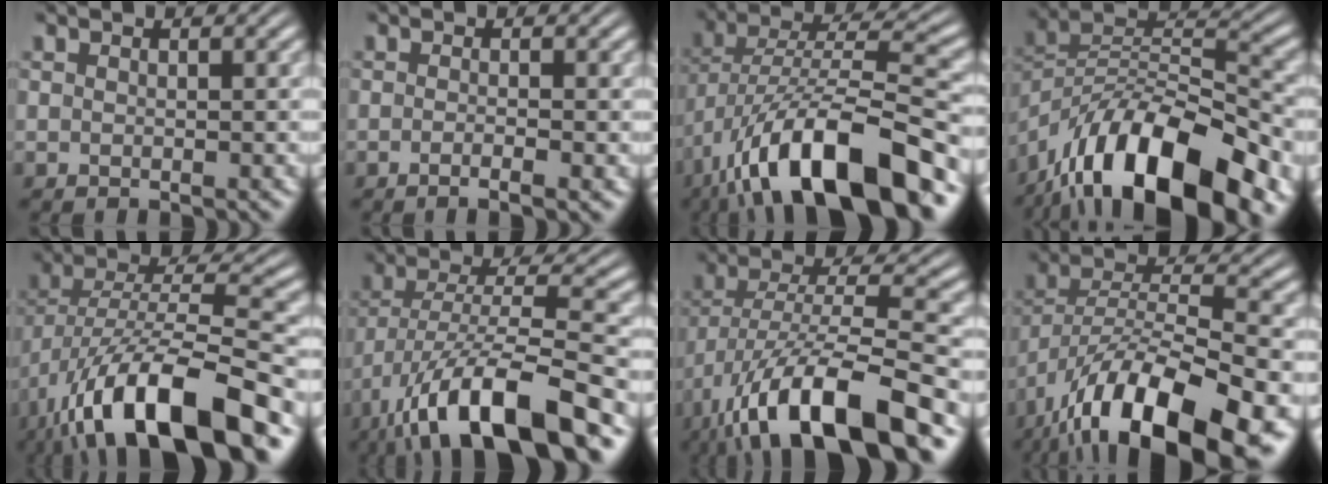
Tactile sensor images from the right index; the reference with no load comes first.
{"total": 1.7, "force": [-1.1, -0.1, 1.3], "torque": [-0.026, 0.000, -0.023]}
{"total": 12.7, "force": [-4.8, 5.3, 10.5], "torque": [-0.193, -0.025, -0.057]}
{"total": 13.8, "force": [-4.9, 7.6, 10.4], "torque": [-0.183, -0.034, -0.066]}
{"total": 12.3, "force": [-5.0, 5.3, 9.9], "torque": [-0.198, -0.036, -0.055]}
{"total": 11.1, "force": [-5.8, 3.8, 8.7], "torque": [-0.174, -0.037, -0.066]}
{"total": 11.6, "force": [-5.6, 4.5, 9.1], "torque": [-0.192, -0.044, -0.058]}
{"total": 11.4, "force": [-5.5, 5.4, 8.4], "torque": [-0.163, -0.025, -0.069]}